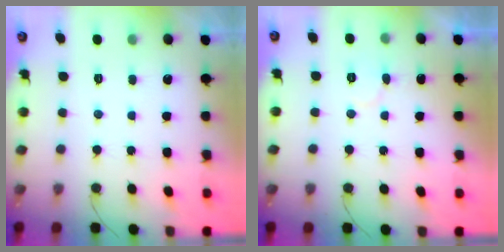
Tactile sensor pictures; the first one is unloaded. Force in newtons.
{"total": 4.7, "press": 4.7, "slide": 0.5}